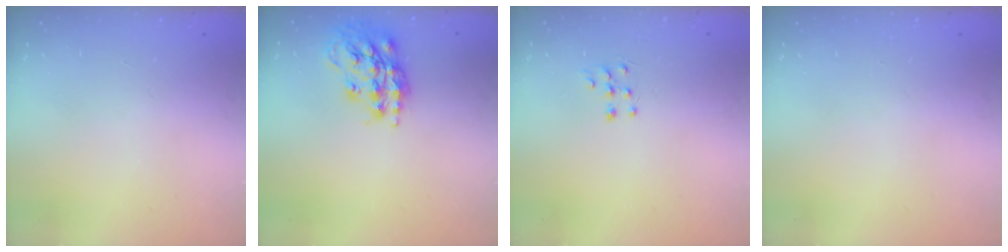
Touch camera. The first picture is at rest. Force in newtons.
{"total": 17.3, "press": 17.2, "slide": 1.7}
{"total": 6.4, "press": 6.3, "slide": 0.8}
{"total": 0.0}